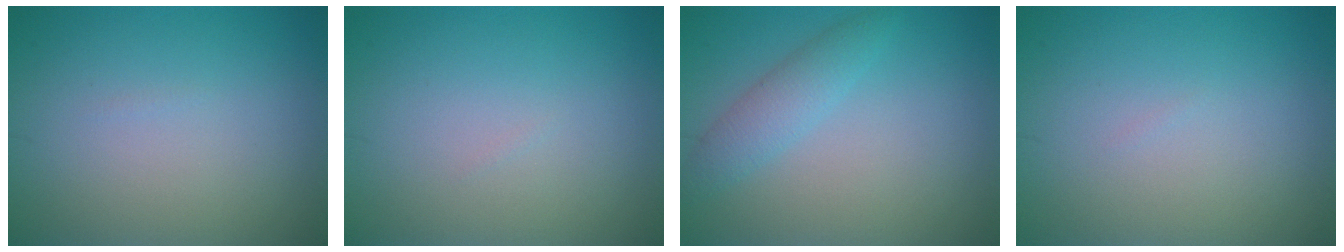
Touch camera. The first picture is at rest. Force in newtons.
{"total": 0.0}
{"total": 2.5, "press": 2.5, "slide": 0.2}
{"total": 0.0}